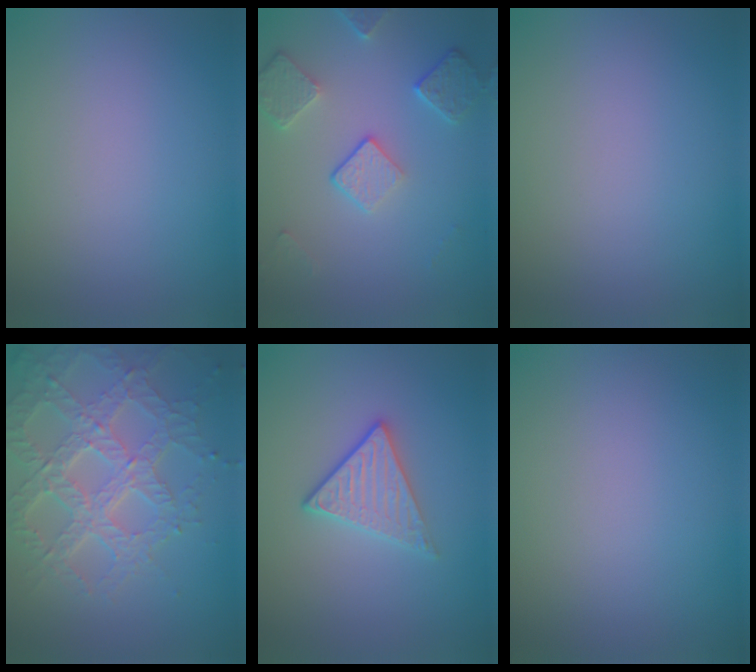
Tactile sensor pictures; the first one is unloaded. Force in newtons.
{"total": 4.1, "press": 3.2, "slide": 2.6}
{"total": 0.0}
{"total": 7.1, "press": 5.2, "slide": 4.9}
{"total": 2.8, "press": 2.6, "slide": 1.1}
{"total": 0.0}